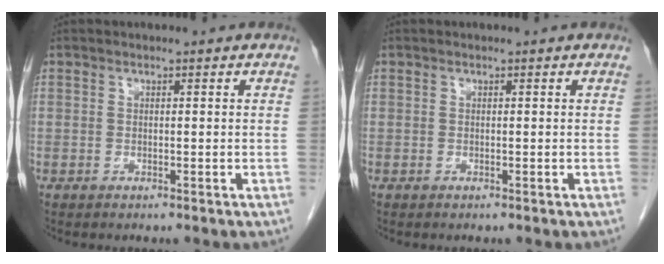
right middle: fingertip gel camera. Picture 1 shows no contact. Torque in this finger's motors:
{"motor_torque": [0.00, 0.00, 0.00, -0.01]}